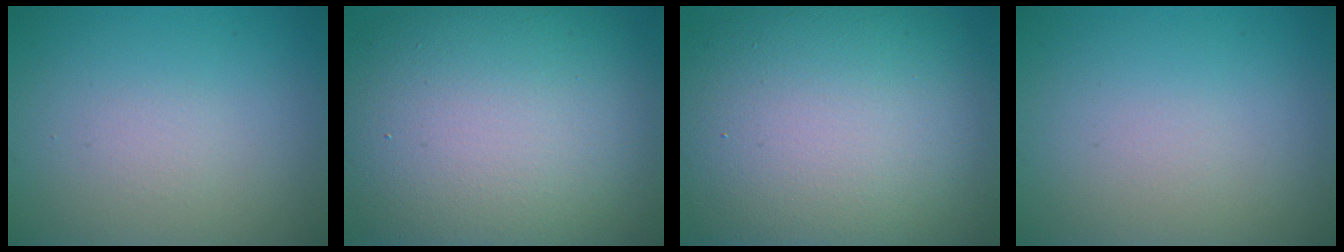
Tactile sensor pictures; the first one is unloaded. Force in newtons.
{"total": 15.9, "press": 15.9, "slide": 0.8}
{"total": 16.0, "press": 15.9, "slide": 1.3}
{"total": 0.0}